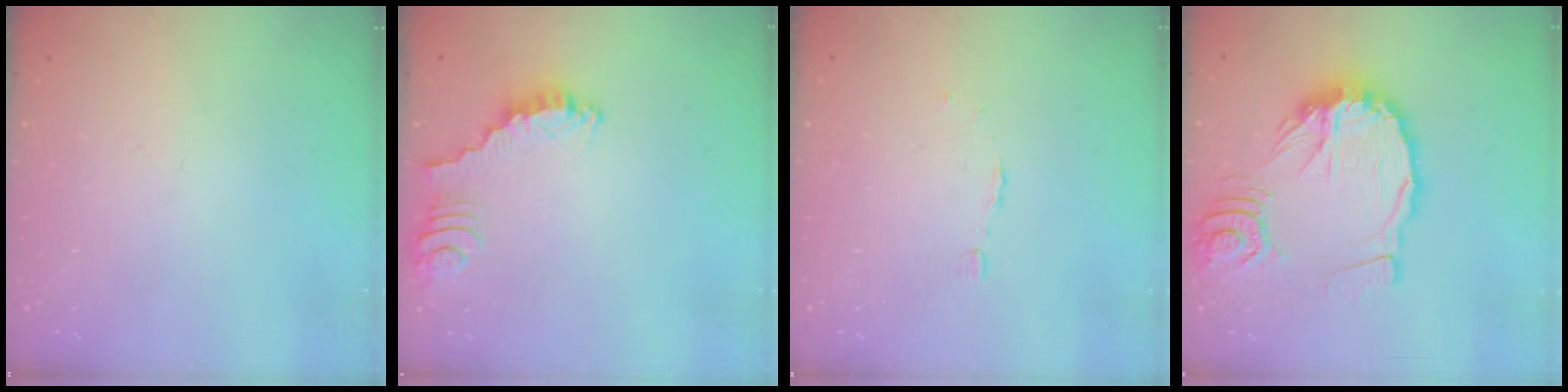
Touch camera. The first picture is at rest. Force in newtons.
{"total": 2.3, "press": 2.3, "slide": 0.1}
{"total": 3.1, "press": 3.1, "slide": 0.2}
{"total": 15.3, "press": 15.2, "slide": 1.9}